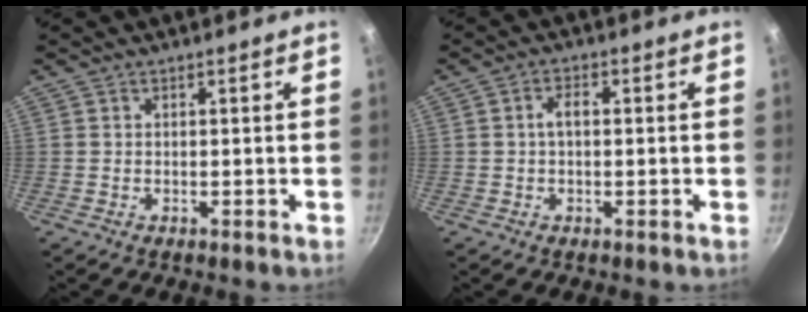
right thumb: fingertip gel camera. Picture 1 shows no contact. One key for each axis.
{"total": 2.7, "fx": 0.2, "fy": 1.3, "fz": 2.3, "tx": -0.042, "ty": 0.010, "tz": 0.002}